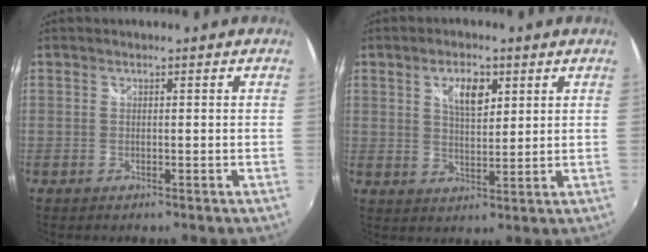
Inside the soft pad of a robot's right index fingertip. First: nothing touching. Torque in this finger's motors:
{"motor_torque": [0.24, 0.24, 0.26, 0.07]}